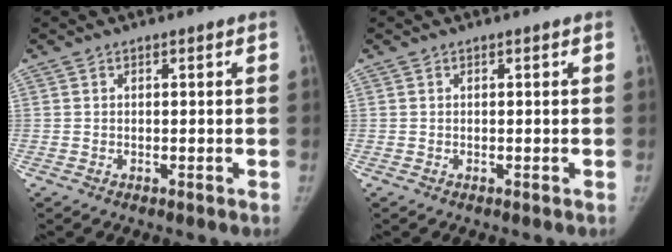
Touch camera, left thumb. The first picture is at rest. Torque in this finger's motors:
{"motor_torque": [-0.21, 0.02, -0.12, 0.18, 0.00]}